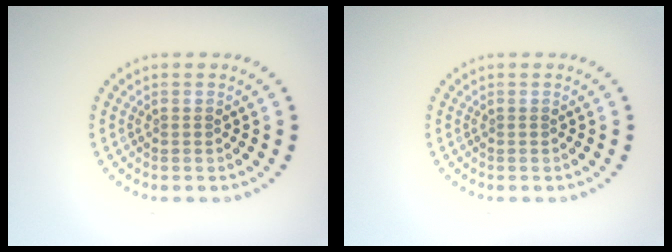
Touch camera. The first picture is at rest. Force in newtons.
{"total": 0.0}